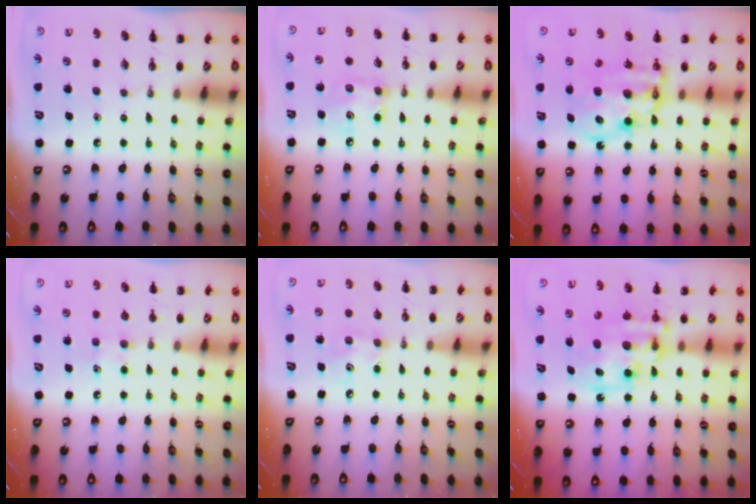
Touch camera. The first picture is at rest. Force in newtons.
{"total": 6.3, "press": 6.3, "slide": 0.3}
{"total": 11.6, "press": 11.4, "slide": 2.5}
{"total": 5.1, "press": 4.8, "slide": 1.5}
{"total": 4.6, "press": 4.5, "slide": 1.1}
{"total": 12.7, "press": 12.4, "slide": 3.0}